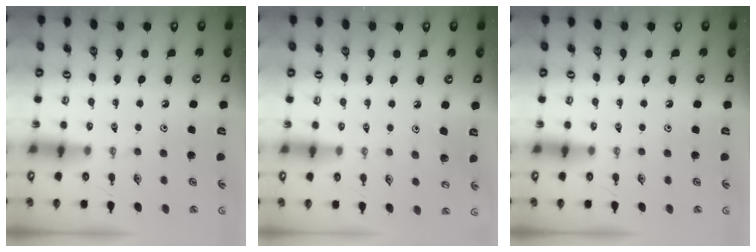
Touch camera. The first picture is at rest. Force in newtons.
{"total": 5.7, "press": 5.6, "slide": 1.1}
{"total": 0.0}